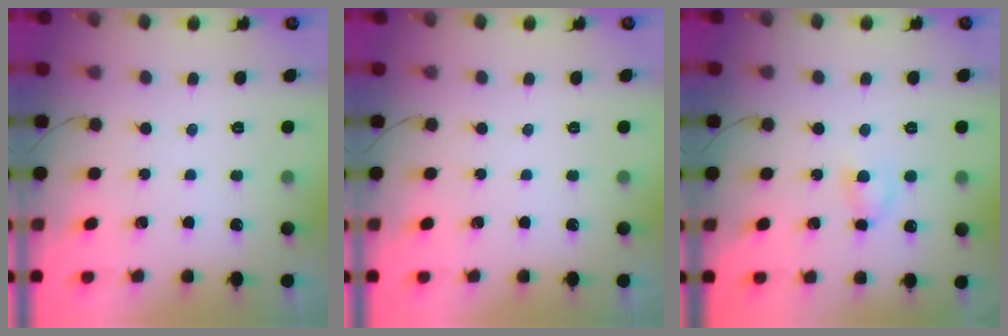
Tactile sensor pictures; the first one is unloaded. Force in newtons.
{"total": 0.0}
{"total": 4.5, "press": 4.2, "slide": 1.7}